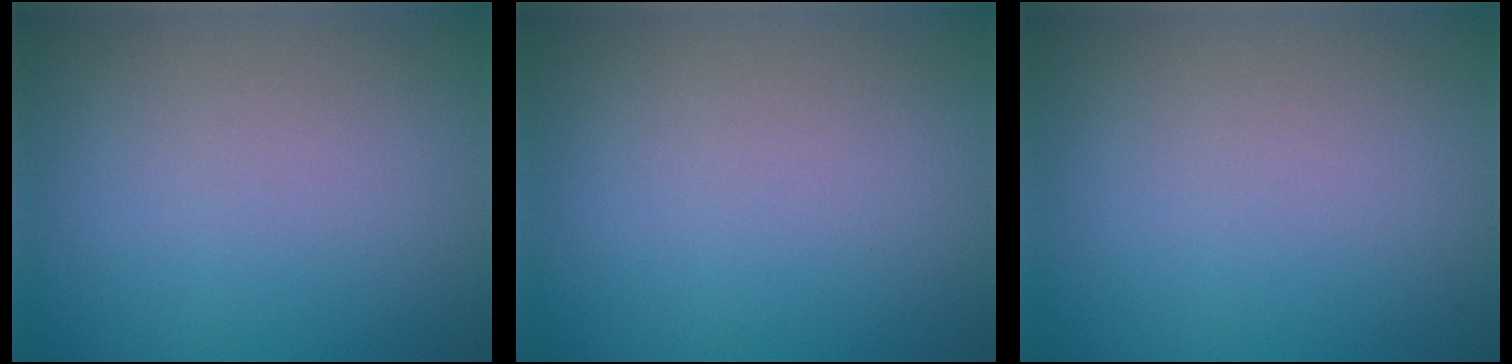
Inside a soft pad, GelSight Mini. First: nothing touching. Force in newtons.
{"total": 0.0}
{"total": 0.0}